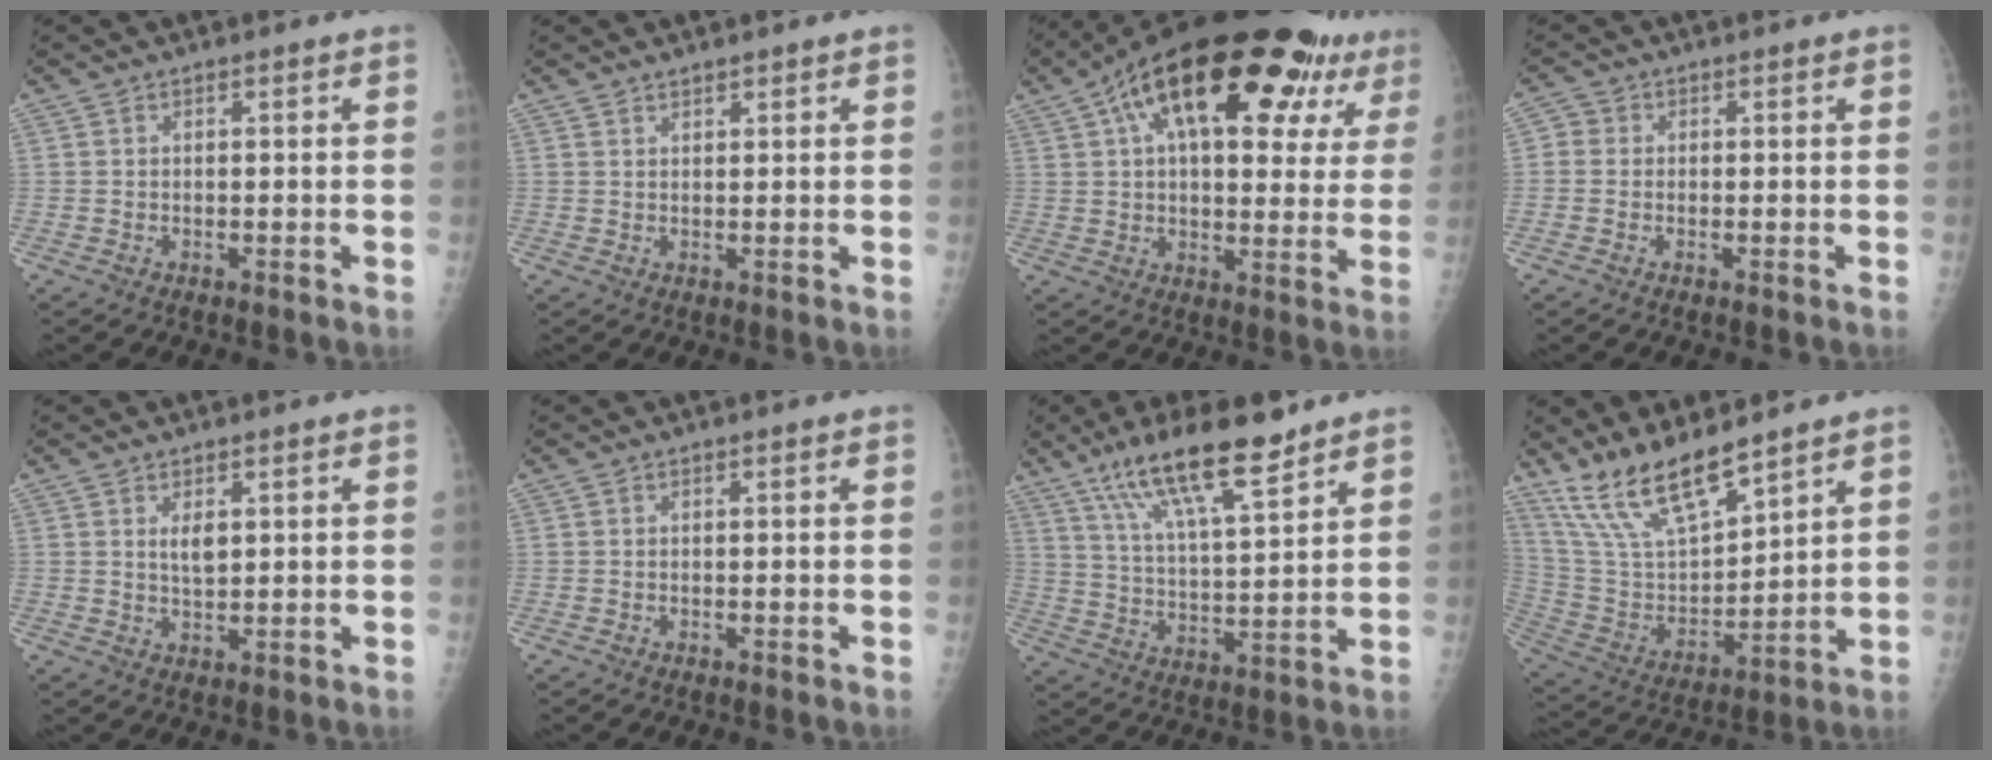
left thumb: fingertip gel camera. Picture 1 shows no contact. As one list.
[{"total": 1.2, "force": [1.2, 0.3, 0.1], "torque": [0.006, -0.010, 0.020]}, {"total": 28.0, "force": [14.3, 11.8, 21.1], "torque": [-0.297, 0.014, 0.210]}, {"total": 2.0, "force": [0.0, 1.9, 0.7], "torque": [-0.004, 0.004, -0.008]}, {"total": 2.8, "force": [1.1, 1.3, 2.2], "torque": [-0.033, -0.013, 0.024]}, {"total": 0.0}, {"total": 16.0, "force": [11.1, 3.5, 10.9], "torque": [-0.180, -0.052, 0.204]}, {"total": 15.5, "force": [12.5, 4.2, 8.2], "torque": [-0.136, -0.064, 0.254]}]